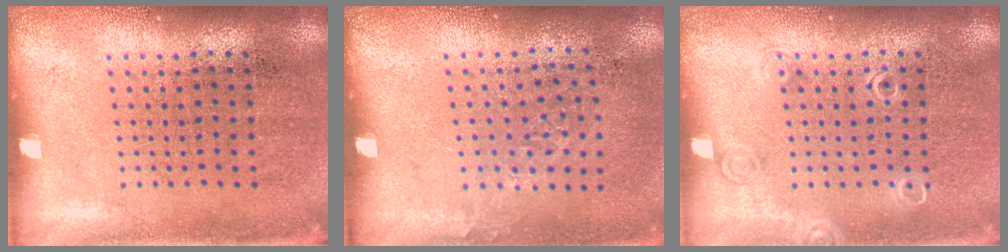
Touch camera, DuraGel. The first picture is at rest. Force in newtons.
{"total": 0.9, "press": 0.7, "slide": 0.5}
{"total": 1.0, "press": 1.0, "slide": 0.3}